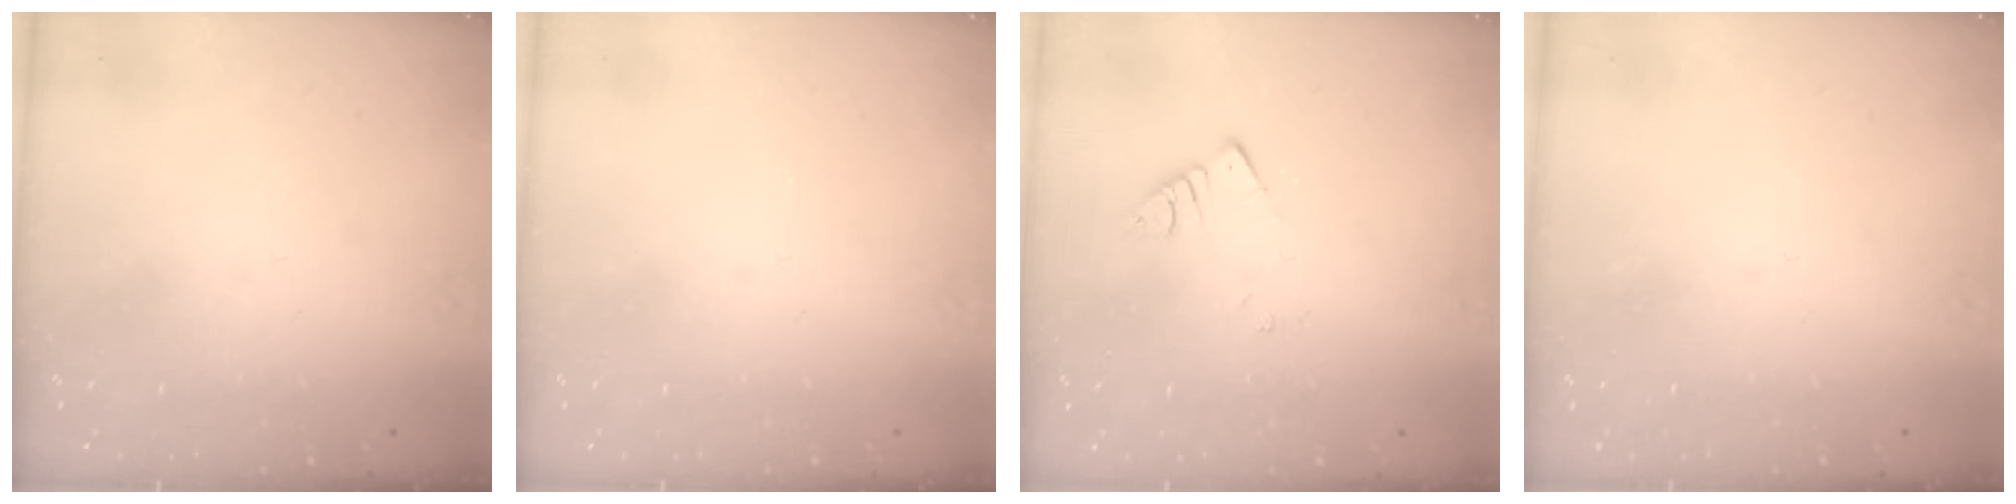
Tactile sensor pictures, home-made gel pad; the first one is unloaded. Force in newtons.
{"total": 0.0}
{"total": 2.5, "press": 2.5, "slide": 0.3}
{"total": 0.0}